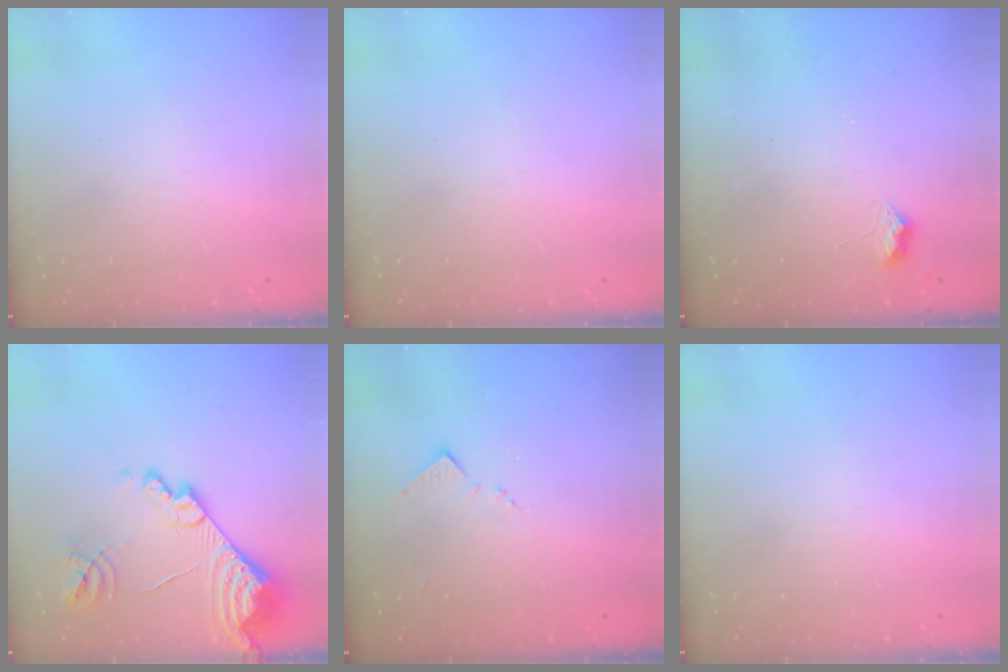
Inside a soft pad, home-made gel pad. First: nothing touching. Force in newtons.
{"total": 0.0}
{"total": 5.9, "press": 5.9, "slide": 0.7}
{"total": 21.3, "press": 21.2, "slide": 2.2}
{"total": 7.1, "press": 7.1, "slide": 0.7}
{"total": 0.0}